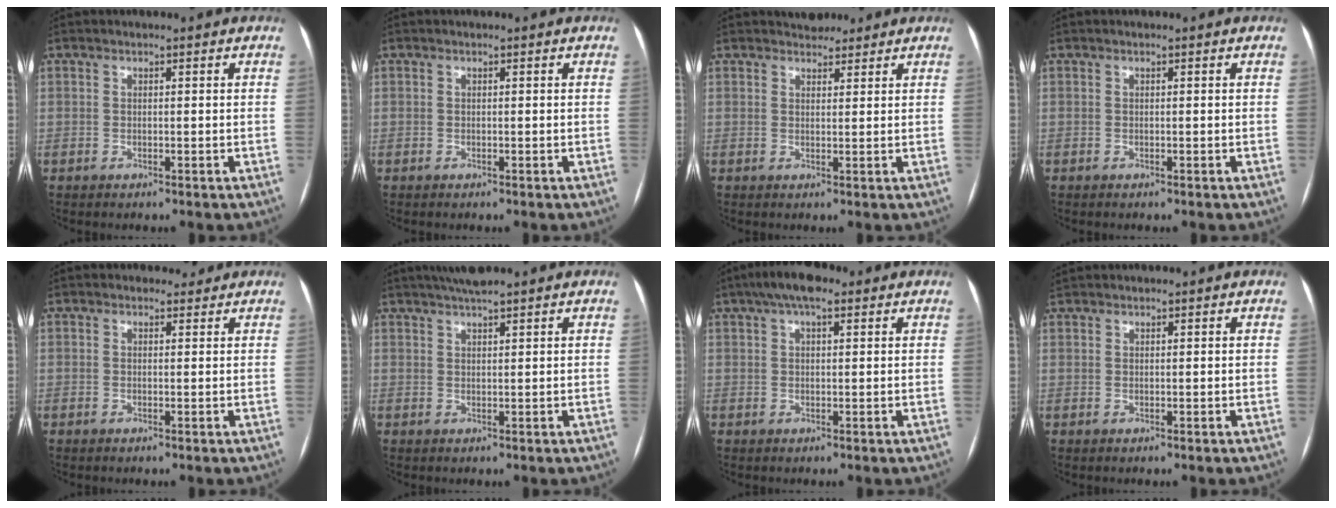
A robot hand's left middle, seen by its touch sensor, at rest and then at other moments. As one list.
[{"total": 0.0}, {"total": 3.2, "force": [2.8, 1.4, 0.4], "torque": [-0.001, 0.010, 0.041]}, {"total": 0.0}, {"total": 1.7, "force": [1.5, 0.8, -0.1], "torque": [0.004, 0.004, 0.016]}, {"total": 4.6, "force": [3.8, 0.0, 2.5], "torque": [-0.042, 0.021, 0.067]}, {"total": 6.6, "force": [4.2, 2.1, 4.6], "torque": [-0.084, 0.027, 0.066]}, {"total": 2.1, "force": [2.0, 0.5, 0.4], "torque": [-0.011, 0.027, 0.038]}]